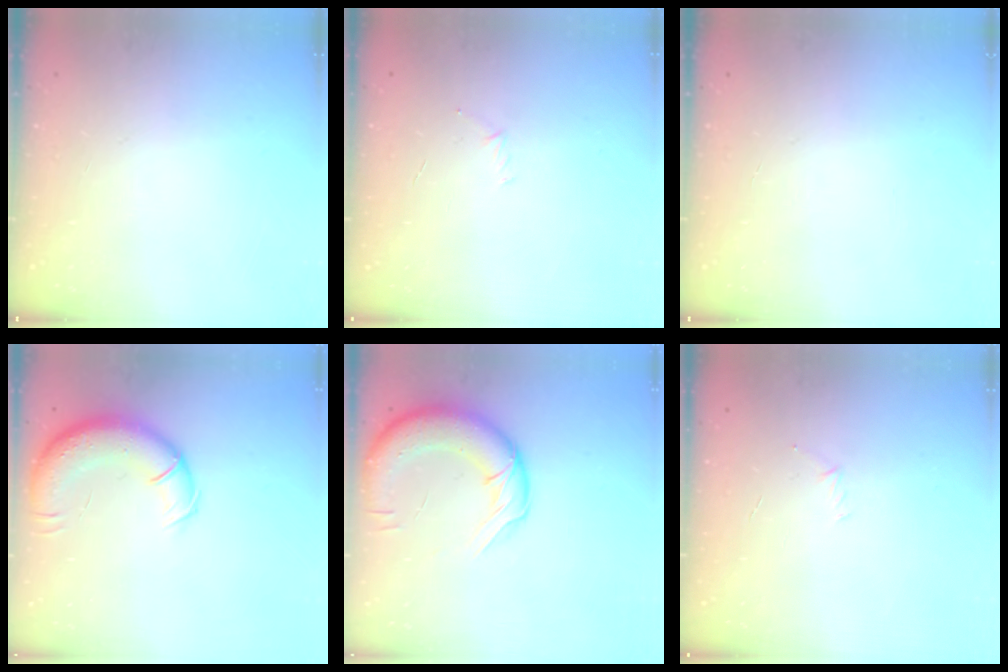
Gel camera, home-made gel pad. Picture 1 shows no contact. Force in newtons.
{"total": 2.9, "press": 2.8, "slide": 0.8}
{"total": 0.0}
{"total": 13.8, "press": 13.3, "slide": 3.7}
{"total": 15.7, "press": 15.3, "slide": 3.6}
{"total": 2.9, "press": 2.8, "slide": 0.8}